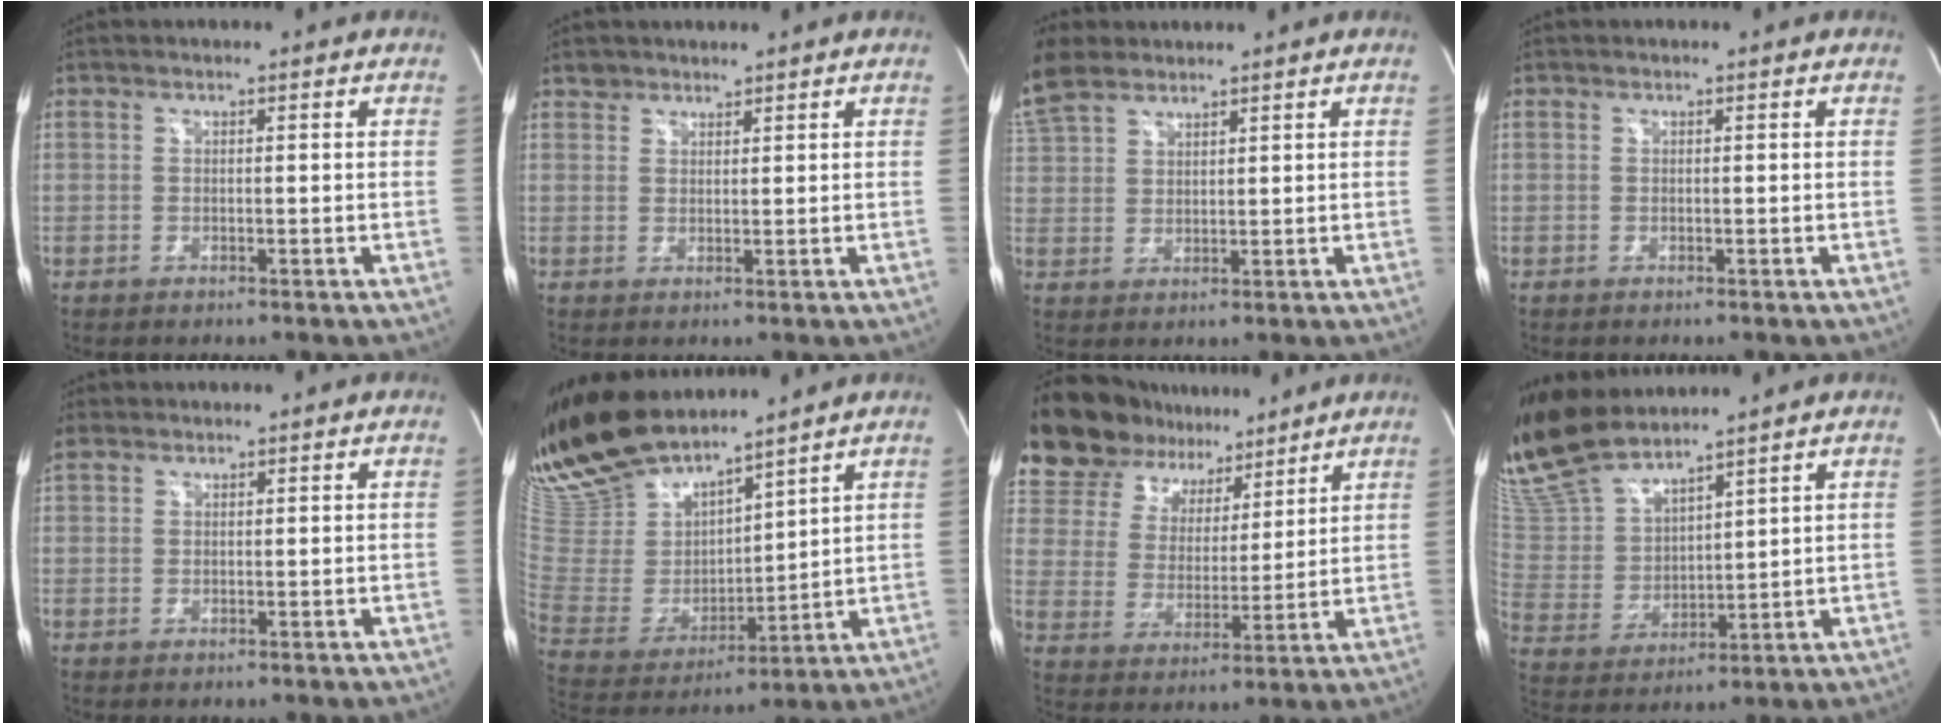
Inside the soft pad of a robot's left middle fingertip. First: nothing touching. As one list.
[{"total": 1.8, "force": [1.5, 0.9, -0.2], "torque": [0.005, 0.007, 0.023]}, {"total": 8.3, "force": [6.5, 3.8, 3.5], "torque": [-0.095, 0.021, 0.139]}, {"total": 0.0}, {"total": 2.3, "force": [1.8, 1.3, 0.6], "torque": [-0.024, 0.018, 0.039]}, {"total": 18.0, "force": [15.9, 3.8, 7.4], "torque": [-0.158, -0.004, 0.322]}, {"total": 17.2, "force": [14.8, 7.5, 4.6], "torque": [-0.098, 0.032, 0.261]}, {"total": 12.8, "force": [11.8, 2.2, 4.7], "torque": [-0.111, 0.004, 0.251]}]